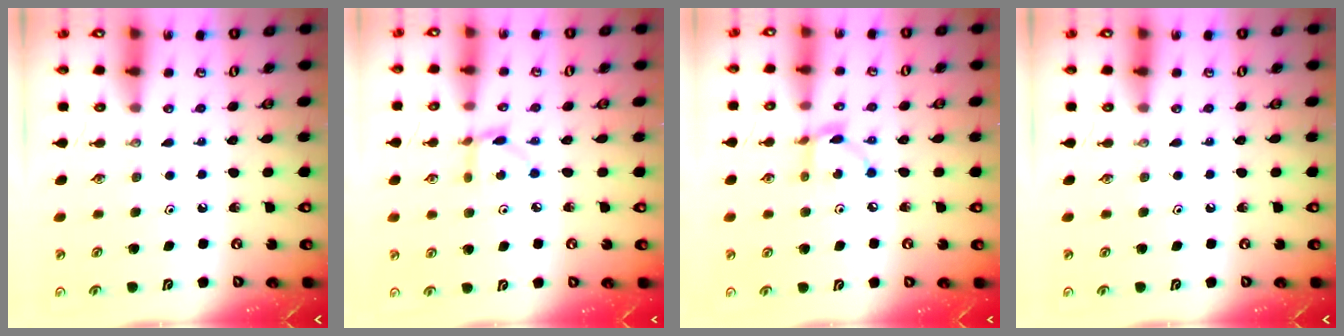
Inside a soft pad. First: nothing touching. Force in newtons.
{"total": 3.7, "press": 3.7, "slide": 0.2}
{"total": 5.7, "press": 5.7, "slide": 0.1}
{"total": 0.0}